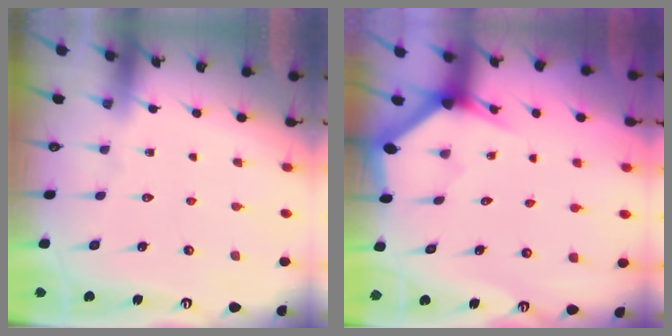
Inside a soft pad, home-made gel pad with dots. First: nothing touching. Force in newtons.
{"total": 3.2, "press": 3.2, "slide": 0.2}